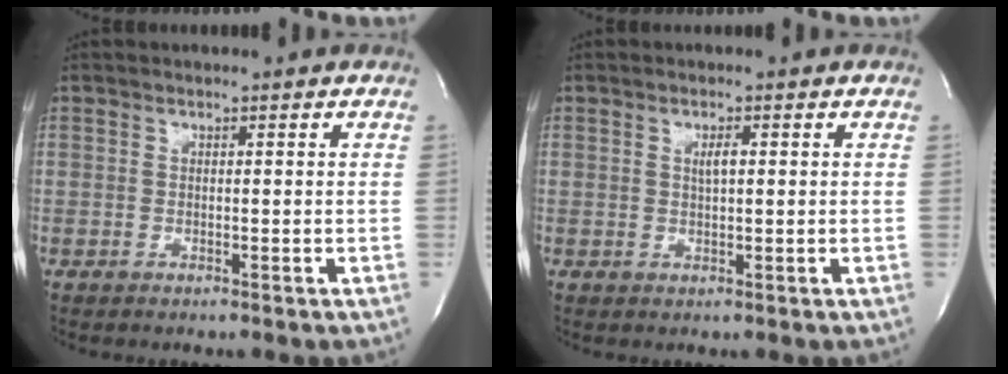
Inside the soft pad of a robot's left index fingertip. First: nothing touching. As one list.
[{"total": 1.6, "force": [0.5, 0.3, 1.5], "torque": [-0.029, 0.001, 0.008]}]